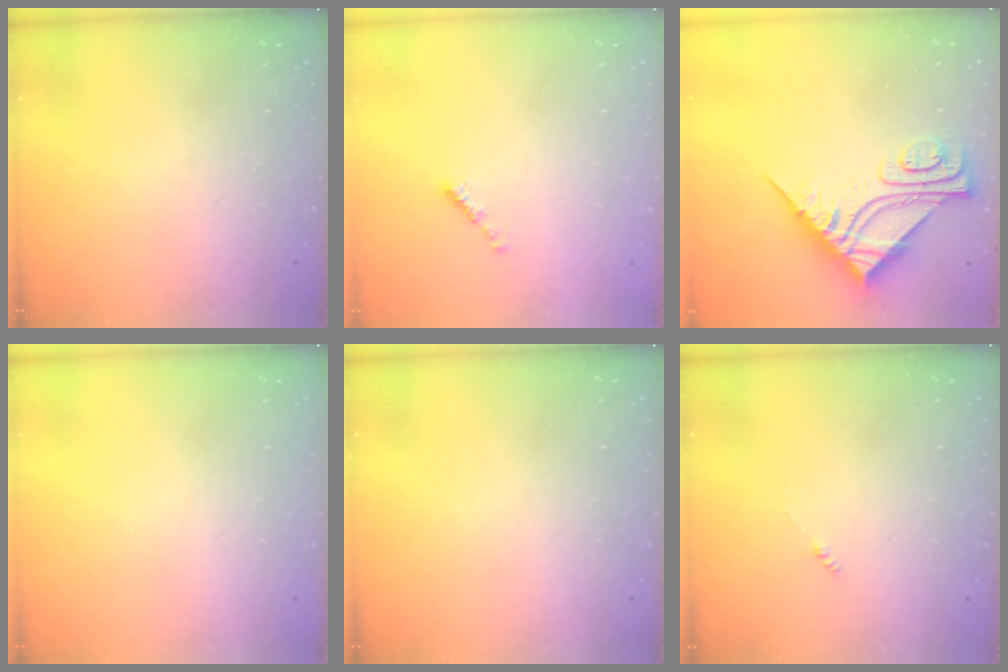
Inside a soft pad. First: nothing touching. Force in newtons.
{"total": 0.7, "press": 0.5, "slide": 0.4}
{"total": 9.7, "press": 9.7, "slide": 0.9}
{"total": 0.0}
{"total": 0.0}
{"total": 0.0}